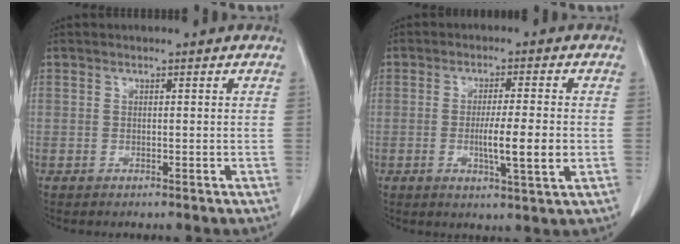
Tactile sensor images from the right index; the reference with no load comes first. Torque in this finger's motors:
{"motor_torque": [1.01, -0.60, 0.64, 0.11]}